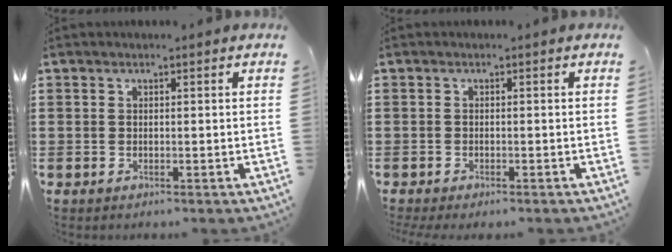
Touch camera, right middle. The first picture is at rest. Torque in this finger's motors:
{"motor_torque": [0.73, -0.13, 0.20, 0.09]}